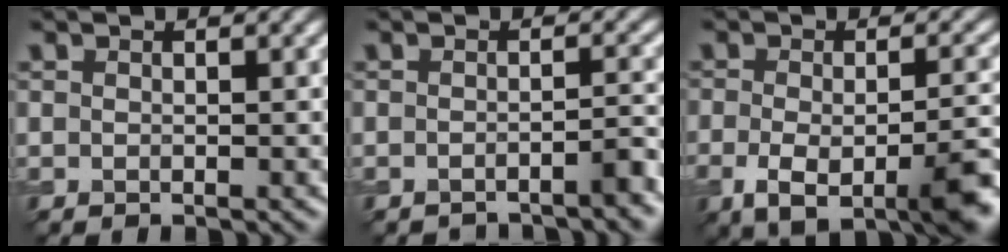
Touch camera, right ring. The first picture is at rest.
{"total": 2.8, "force": [-2.5, 0.2, 1.2], "torque": [-0.011, 0.001, -0.039]}
{"total": 8.2, "force": [-3.3, 3.2, 6.8], "torque": [-0.118, -0.015, -0.054]}